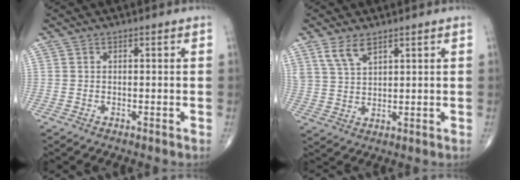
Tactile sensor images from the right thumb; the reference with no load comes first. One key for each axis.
{"total": 5.2, "fx": 3.5, "fy": 2.2, "fz": 3.1, "tx": -0.059, "ty": -0.014, "tz": 0.076}